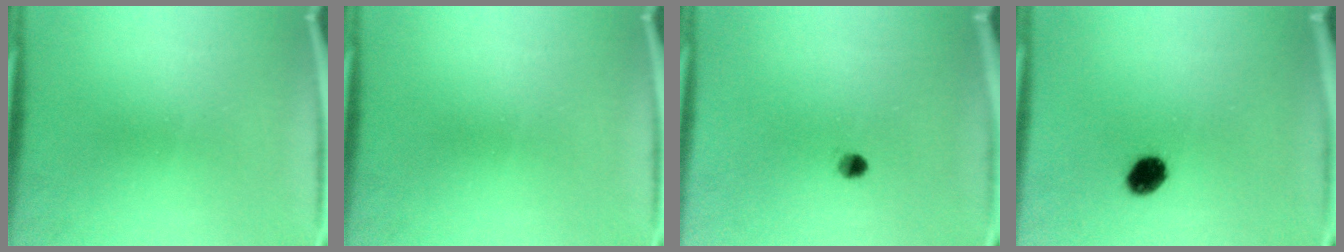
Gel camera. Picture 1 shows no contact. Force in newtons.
{"total": 0.0}
{"total": 2.0}
{"total": 5.5}